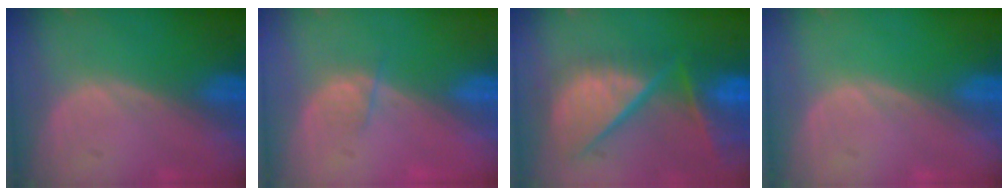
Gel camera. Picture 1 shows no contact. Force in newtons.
{"total": 1.9, "press": 1.7, "slide": 0.8}
{"total": 12.4, "press": 10.2, "slide": 7.0}
{"total": 0.0}